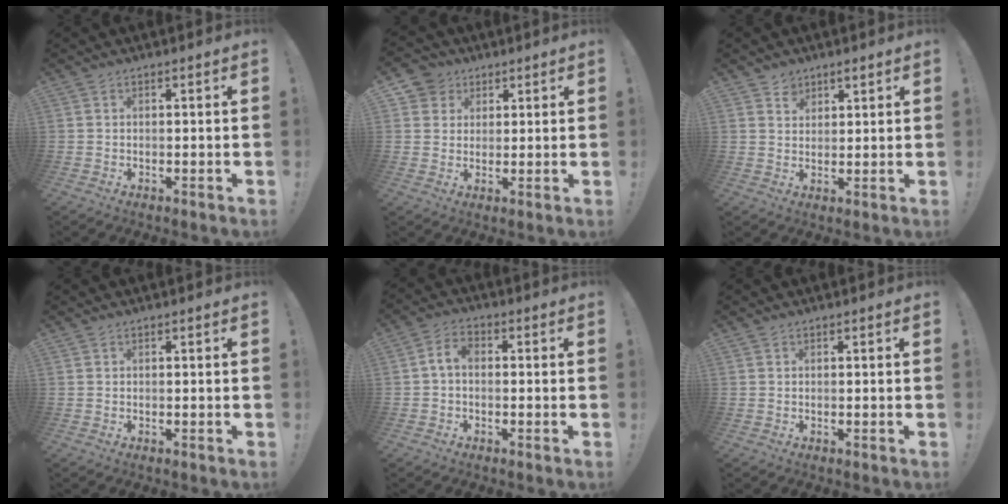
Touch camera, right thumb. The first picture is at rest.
{"total": 5.6, "force": [2.6, 5.0, 0.7], "torque": [-0.011, -0.014, 0.050]}
{"total": 3.2, "force": [2.4, 2.1, 0.4], "torque": [0.004, -0.016, 0.040]}
{"total": 0.0}
{"total": 4.5, "force": [-0.3, 2.7, 3.7], "torque": [-0.074, 0.011, -0.006]}
{"total": 0.0}